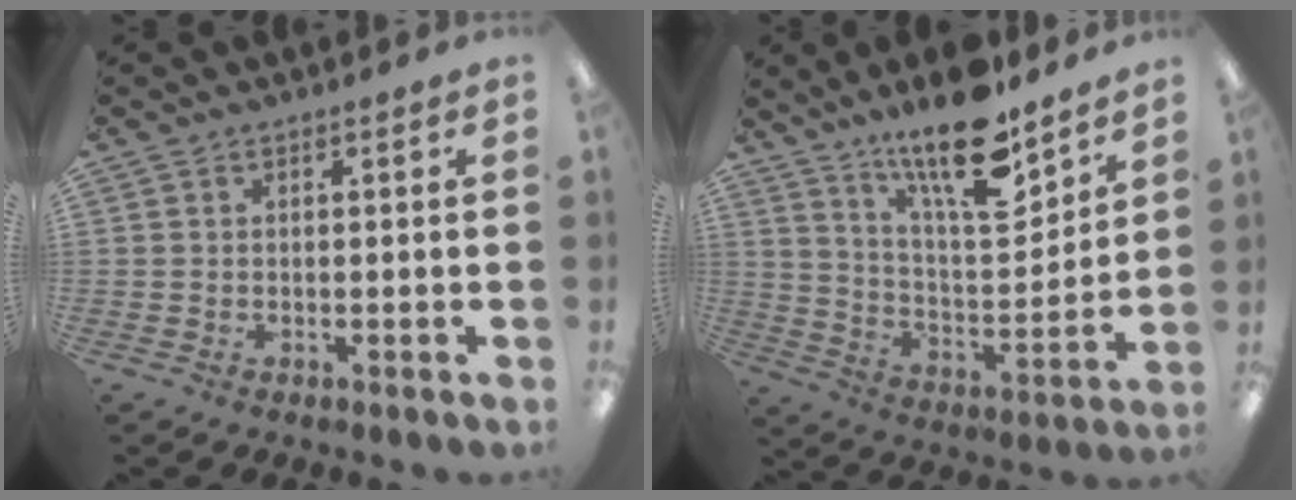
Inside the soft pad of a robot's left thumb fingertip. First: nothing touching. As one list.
[{"total": 17.8, "force": [13.3, 5.2, 10.6], "torque": [-0.175, -0.087, 0.221]}]